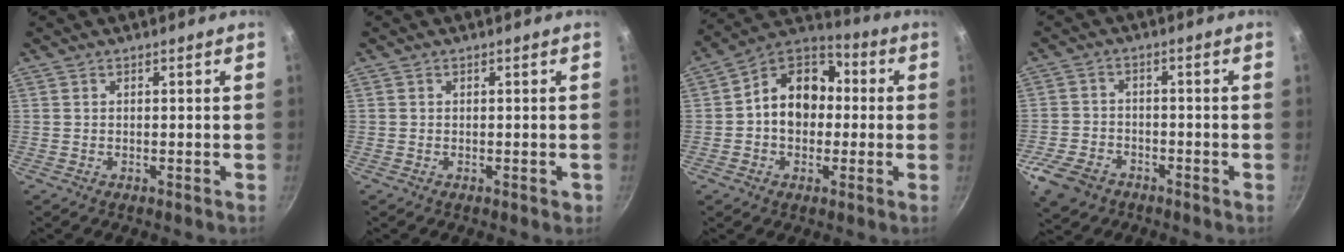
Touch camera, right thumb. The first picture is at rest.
{"total": 1.0, "force": [-0.3, 0.7, 0.6], "torque": [-0.001, 0.003, -0.005]}
{"total": 13.4, "force": [0.0, 10.5, 8.4], "torque": [-0.086, 0.039, -0.022]}
{"total": 8.3, "force": [-4.8, 5.5, 3.8], "torque": [-0.075, 0.031, -0.094]}